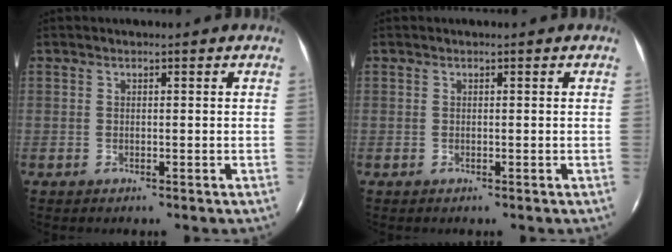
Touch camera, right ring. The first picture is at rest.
{"total": 0.0}